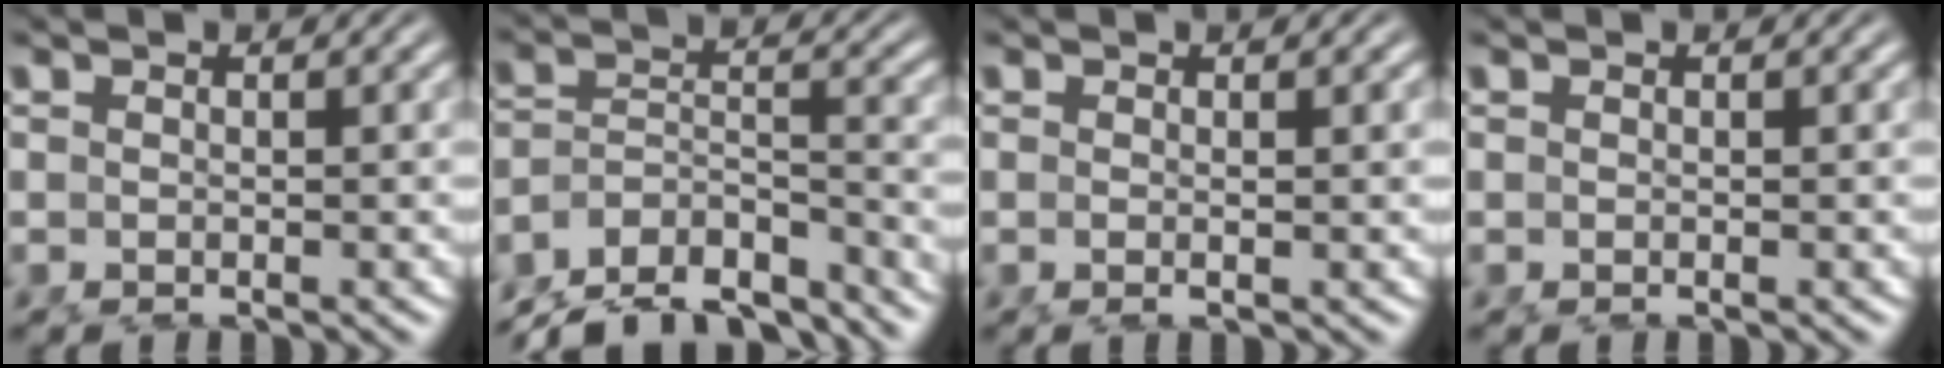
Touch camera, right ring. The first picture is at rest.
{"total": 11.0, "force": [-8.7, 5.7, 3.6], "torque": [-0.070, -0.039, -0.140]}
{"total": 1.4, "force": [-0.1, -1.0, 1.0], "torque": [-0.009, 0.002, -0.003]}
{"total": 0.0}